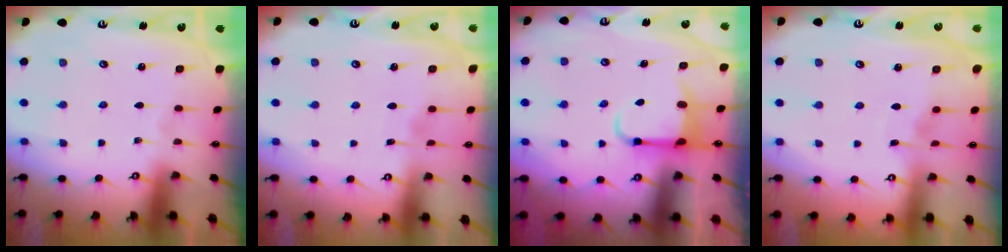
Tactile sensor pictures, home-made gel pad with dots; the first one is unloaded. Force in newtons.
{"total": 2.6, "press": 2.6, "slide": 0.4}
{"total": 4.0, "press": 3.8, "slide": 1.1}
{"total": 2.4, "press": 2.4, "slide": 0.3}